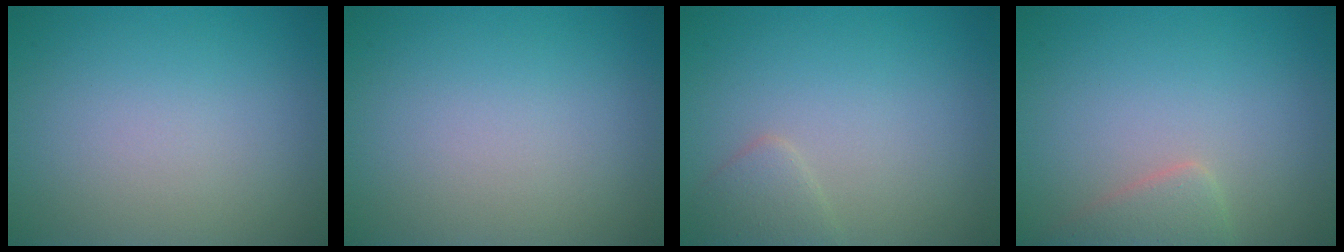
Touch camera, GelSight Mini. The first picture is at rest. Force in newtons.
{"total": 0.0}
{"total": 1.6, "press": 1.6, "slide": 0.1}
{"total": 2.0, "press": 2.0, "slide": 0.2}